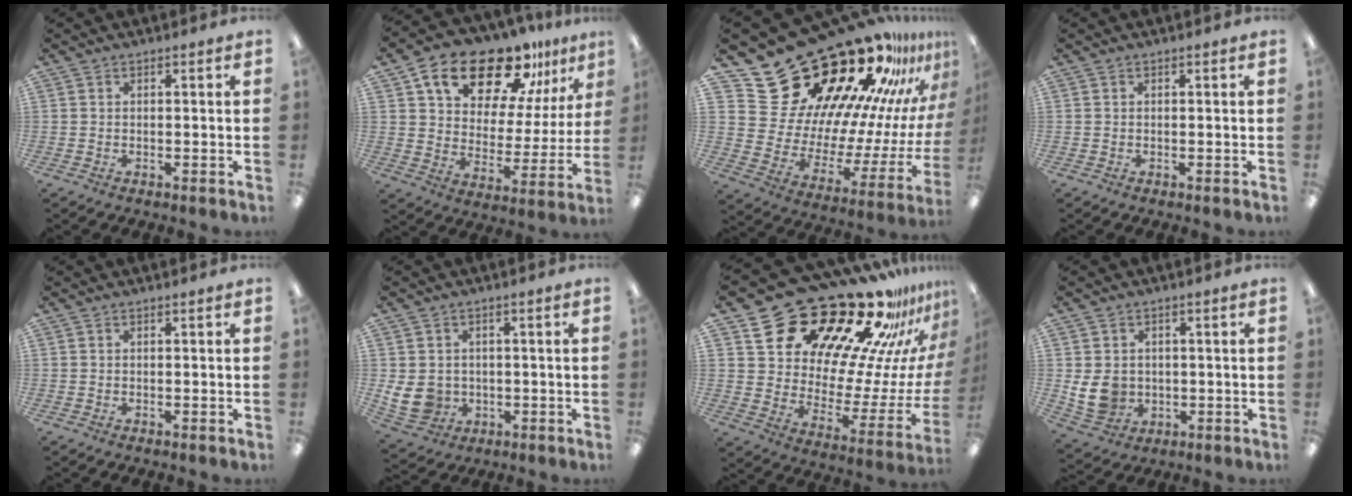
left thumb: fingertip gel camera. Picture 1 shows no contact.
{"total": 19.9, "force": [14.6, 9.2, 9.8], "torque": [-0.169, -0.093, 0.252]}
{"total": 30.6, "force": [24.0, 15.0, 11.6], "torque": [-0.121, -0.219, 0.467]}
{"total": 0.0}
{"total": 0.0}
{"total": 8.0, "force": [-0.4, 7.2, 3.4], "torque": [-0.086, 0.001, -0.006]}
{"total": 28.2, "force": [23.1, 11.9, 11.0], "torque": [-0.144, -0.195, 0.417]}
{"total": 8.0, "force": [-0.1, 7.2, 3.5], "torque": [-0.084, 0.007, 0.004]}